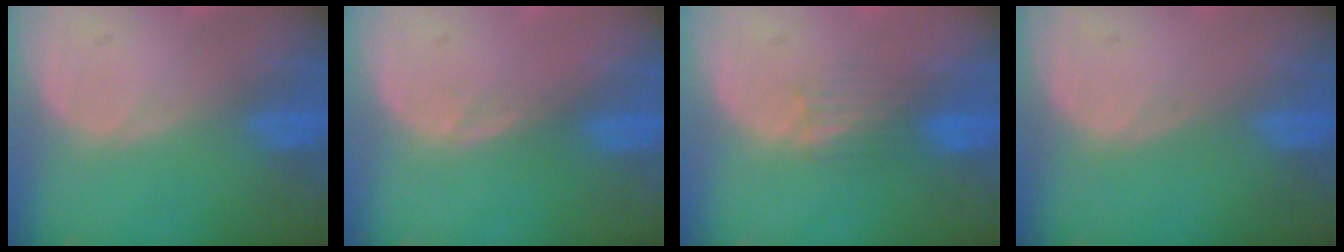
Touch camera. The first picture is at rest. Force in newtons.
{"total": 0.8, "press": 0.6, "slide": 0.6}
{"total": 3.7, "press": 3.2, "slide": 1.8}
{"total": 0.0}